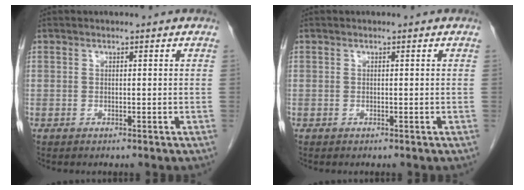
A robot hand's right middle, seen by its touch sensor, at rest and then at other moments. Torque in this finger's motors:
{"motor_torque": [0.22, -0.21, -0.01, 0.00]}